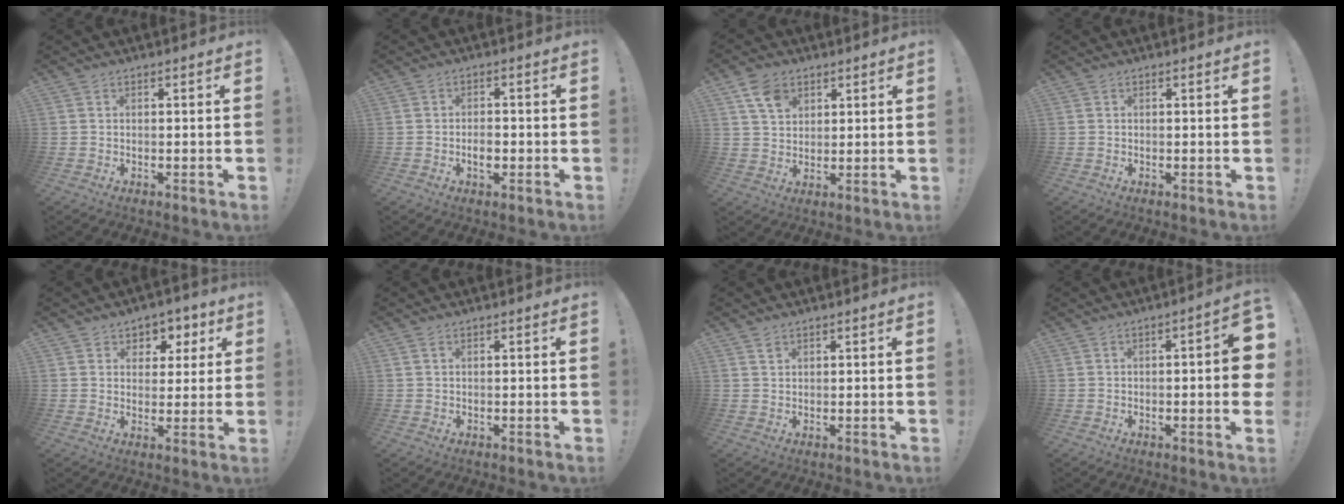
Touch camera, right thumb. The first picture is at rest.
{"total": 3.4, "force": [-1.2, 1.9, 2.5], "torque": [-0.026, 0.002, -0.023]}
{"total": 7.9, "force": [4.3, 5.5, 3.6], "torque": [-0.054, -0.014, 0.082]}
{"total": 0.6, "force": [0.3, -0.4, 0.3], "torque": [-0.001, -0.004, 0.003]}
{"total": 5.8, "force": [2.2, 5.2, 1.1], "torque": [0.003, -0.019, 0.041]}
{"total": 0.8, "force": [0.4, 0.4, 0.5], "torque": [-0.018, 0.003, 0.008]}
{"total": 1.2, "force": [0.9, 0.7, 0.4], "torque": [0.007, -0.007, 0.014]}
{"total": 7.4, "force": [-0.3, 1.1, 7.3], "torque": [-0.094, -0.002, -0.004]}